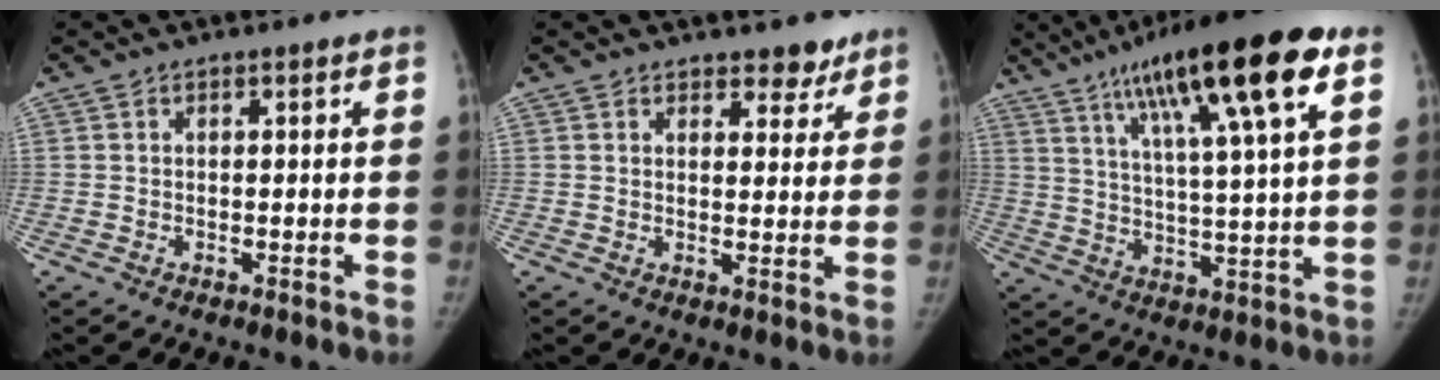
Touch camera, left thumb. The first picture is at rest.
{"total": 4.1, "force": [3.2, 2.2, 1.2], "torque": [0.016, -0.021, 0.044]}
{"total": 20.5, "force": [10.5, 3.2, 17.2], "torque": [-0.272, -0.013, 0.170]}